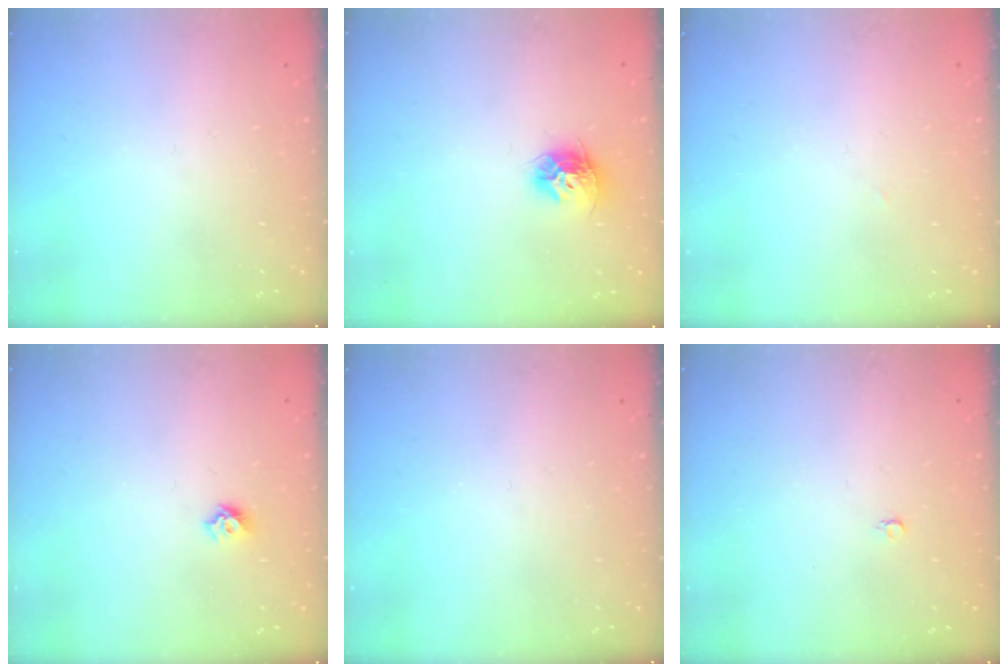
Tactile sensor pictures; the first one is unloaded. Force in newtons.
{"total": 9.9, "press": 9.8, "slide": 0.5}
{"total": 1.1, "press": 1.1, "slide": 0.1}
{"total": 4.9, "press": 4.8, "slide": 0.8}
{"total": 0.0}
{"total": 2.4, "press": 2.4, "slide": 0.2}